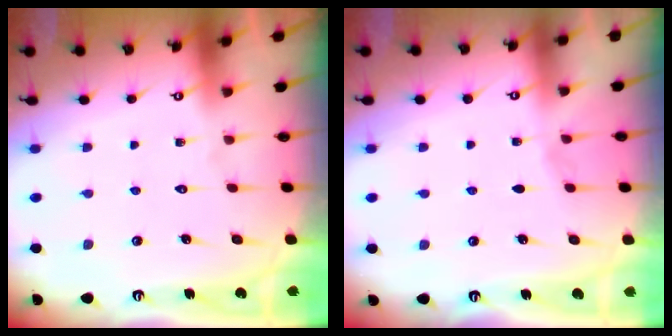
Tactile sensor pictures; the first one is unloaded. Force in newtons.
{"total": 2.1, "press": 2.1, "slide": 0.4}